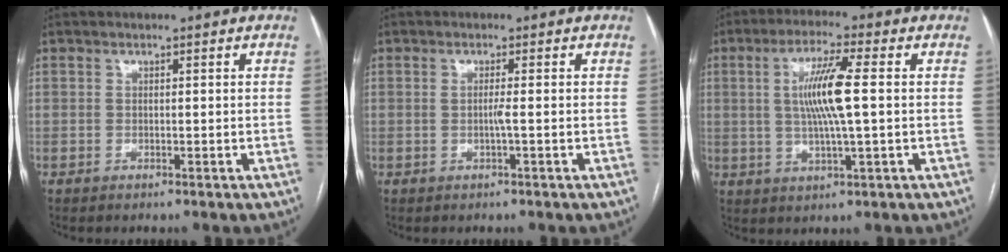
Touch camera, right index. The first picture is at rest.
{"total": 1.2, "force": [-0.2, -0.3, 1.1], "torque": [-0.020, 0.000, -0.006]}
{"total": 8.8, "force": [1.0, 0.3, 8.7], "torque": [-0.170, 0.000, 0.017]}